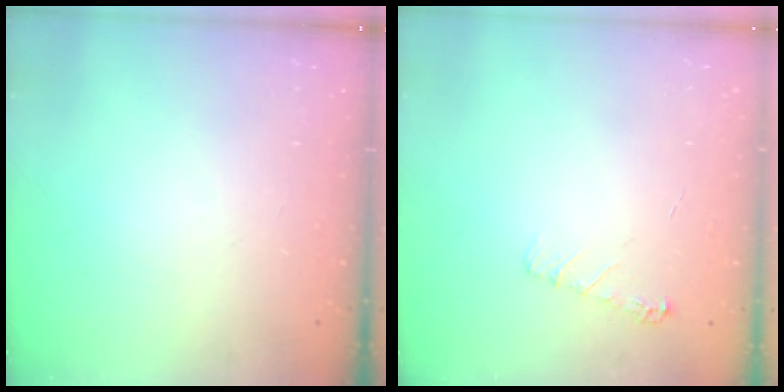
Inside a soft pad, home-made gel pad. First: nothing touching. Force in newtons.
{"total": 5.1, "press": 5.1, "slide": 0.4}